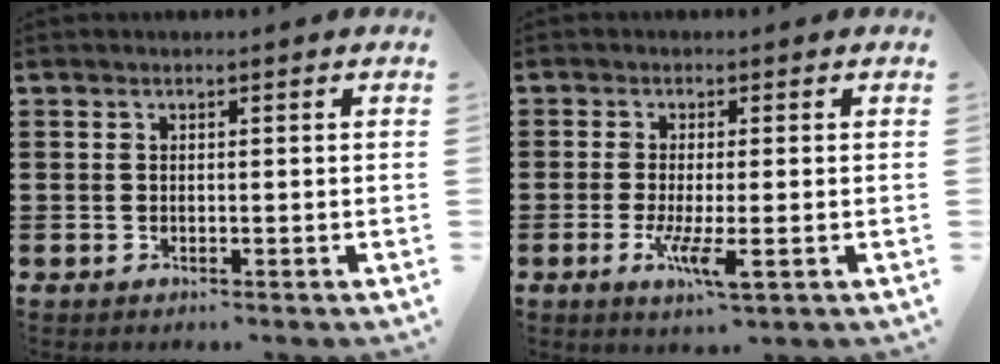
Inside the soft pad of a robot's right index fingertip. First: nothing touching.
{"total": 5.2, "force": [-1.7, 0.9, 4.8], "torque": [-0.099, -0.020, -0.031]}